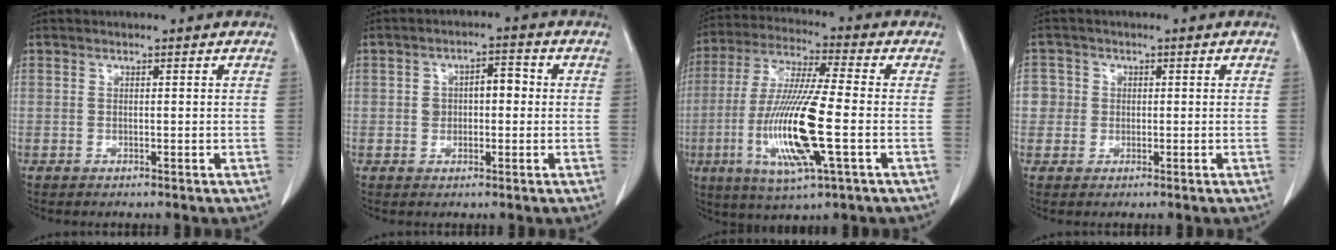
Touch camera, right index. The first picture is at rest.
{"total": 4.7, "force": [0.4, 2.7, 3.8], "torque": [-0.067, 0.025, 0.011]}
{"total": 15.8, "force": [-3.6, 1.2, 15.4], "torque": [-0.320, -0.017, -0.065]}
{"total": 2.8, "force": [0.1, 2.8, 0.0], "torque": [0.015, 0.010, 0.001]}